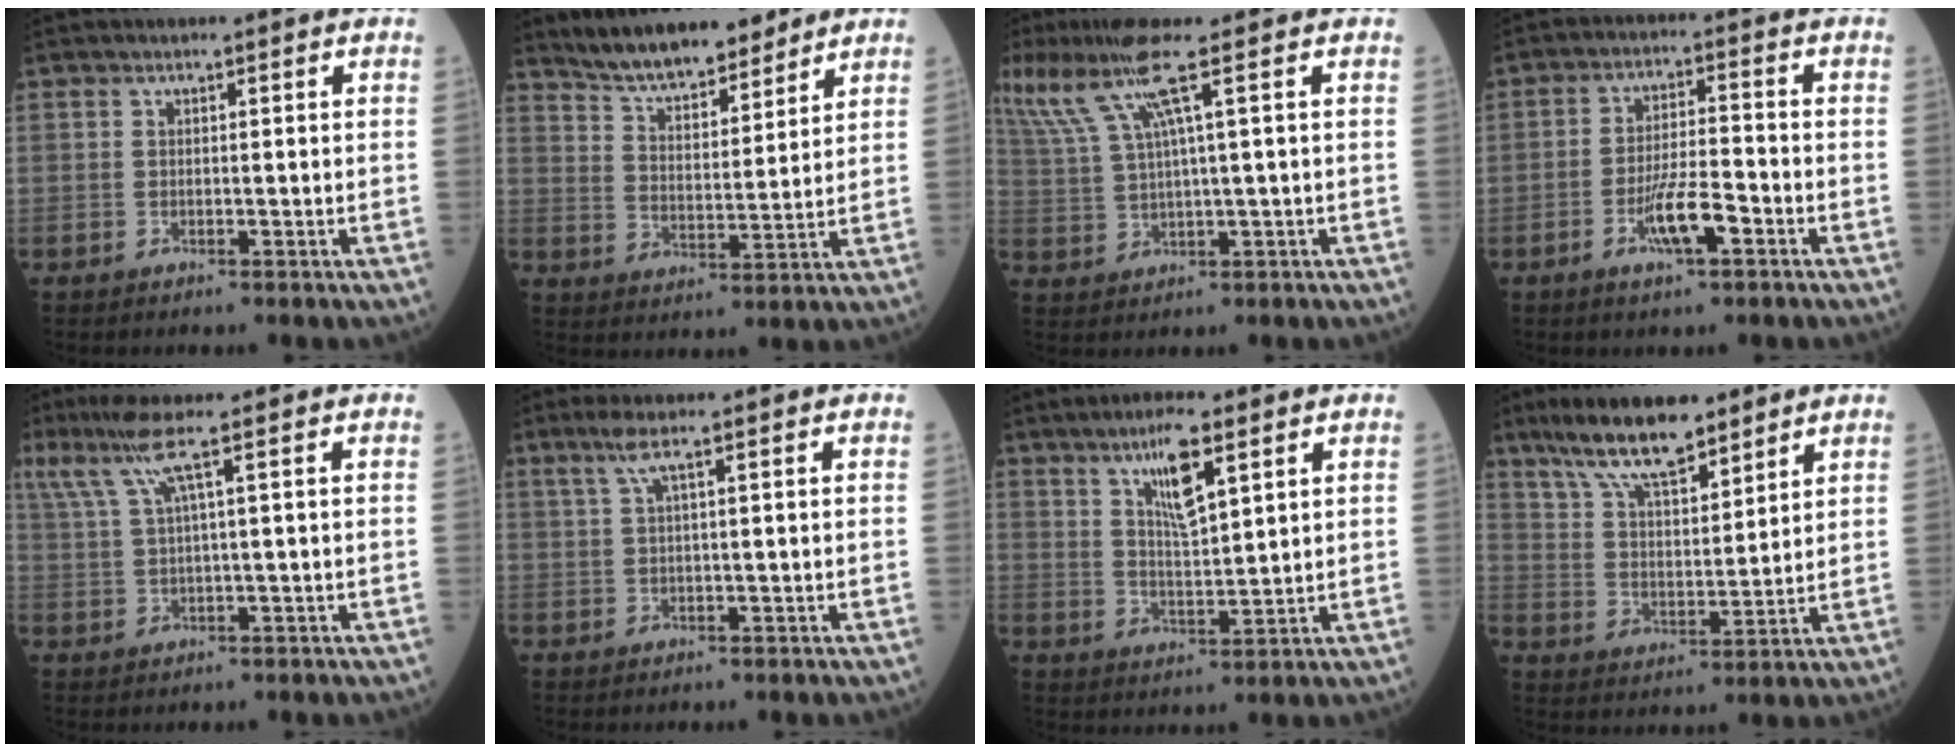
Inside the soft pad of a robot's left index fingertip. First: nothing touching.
{"total": 11.3, "force": [10.0, 2.8, 4.4], "torque": [-0.071, 0.007, 0.173]}
{"total": 9.6, "force": [5.3, -0.5, 8.0], "torque": [-0.184, 0.020, 0.110]}
{"total": 6.4, "force": [-3.2, 1.2, 5.4], "torque": [-0.108, -0.007, -0.056]}
{"total": 6.5, "force": [3.5, -0.5, 5.5], "torque": [-0.127, 0.013, 0.075]}
{"total": 3.0, "force": [1.7, -0.1, 2.5], "torque": [-0.064, 0.007, 0.039]}
{"total": 7.1, "force": [4.0, 1.2, 5.8], "torque": [-0.112, -0.001, 0.075]}
{"total": 12.2, "force": [9.4, 3.4, 7.0], "torque": [-0.134, 0.010, 0.171]}